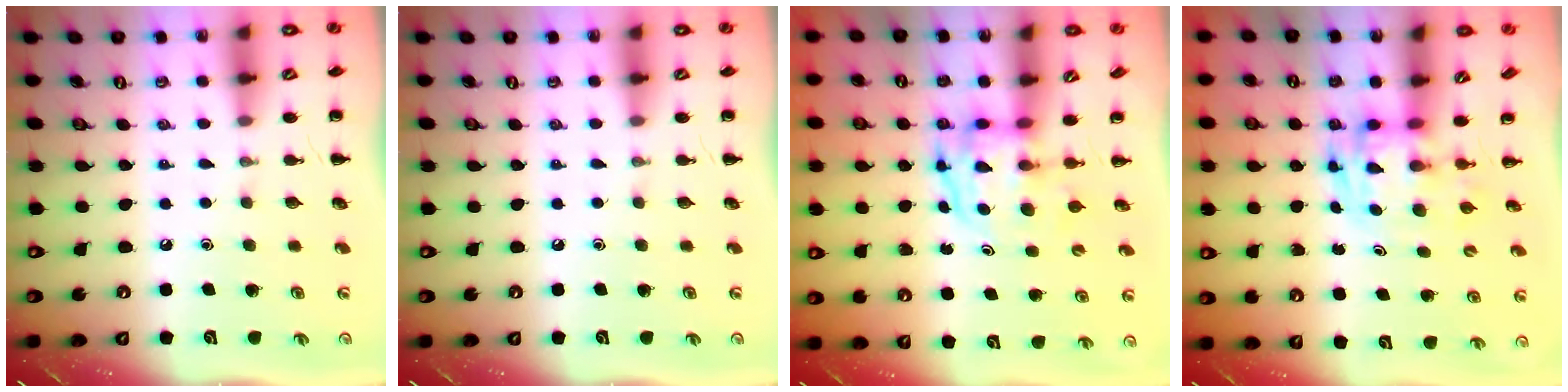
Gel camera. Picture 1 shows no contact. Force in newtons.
{"total": 0.0}
{"total": 4.0, "press": 3.9, "slide": 0.7}
{"total": 3.3, "press": 3.3, "slide": 0.6}